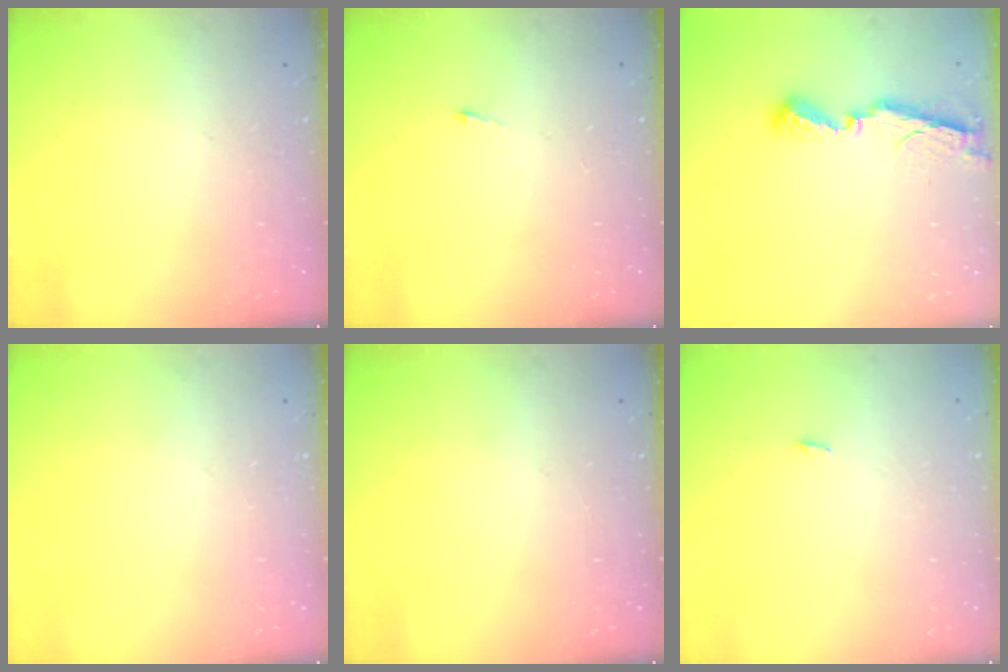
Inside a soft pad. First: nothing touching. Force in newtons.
{"total": 2.7, "press": 2.7, "slide": 0.4}
{"total": 7.8, "press": 7.8, "slide": 0.5}
{"total": 0.0}
{"total": 0.0}
{"total": 2.8, "press": 1.8, "slide": 2.2}